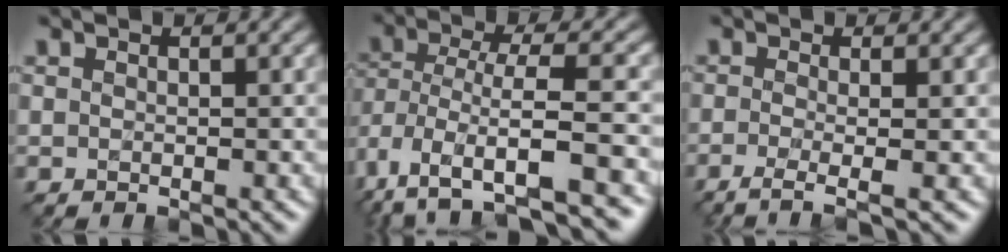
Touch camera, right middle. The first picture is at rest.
{"total": 10.1, "force": [-5.8, 4.1, 7.3], "torque": [-0.143, 0.002, -0.093]}
{"total": 3.8, "force": [-1.3, 1.2, 3.3], "torque": [-0.047, -0.011, -0.032]}